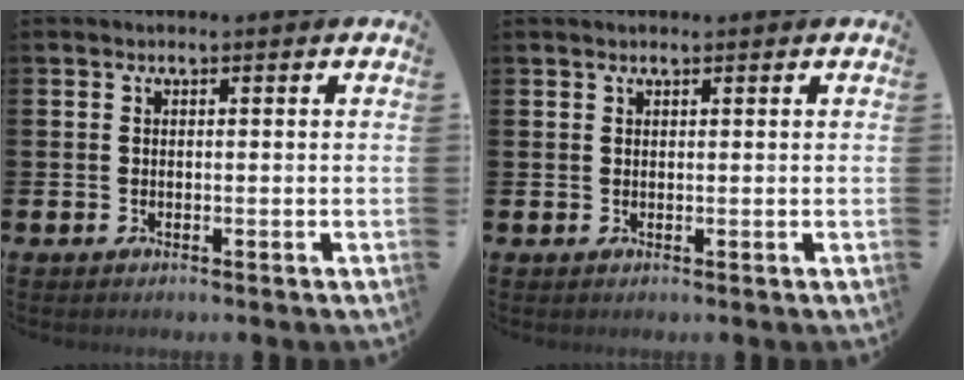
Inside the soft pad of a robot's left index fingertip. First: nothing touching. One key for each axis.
{"total": 0.8, "fx": 0.7, "fy": 0.1, "fz": 0.3, "tx": 0.007, "ty": -0.004, "tz": 0.011}